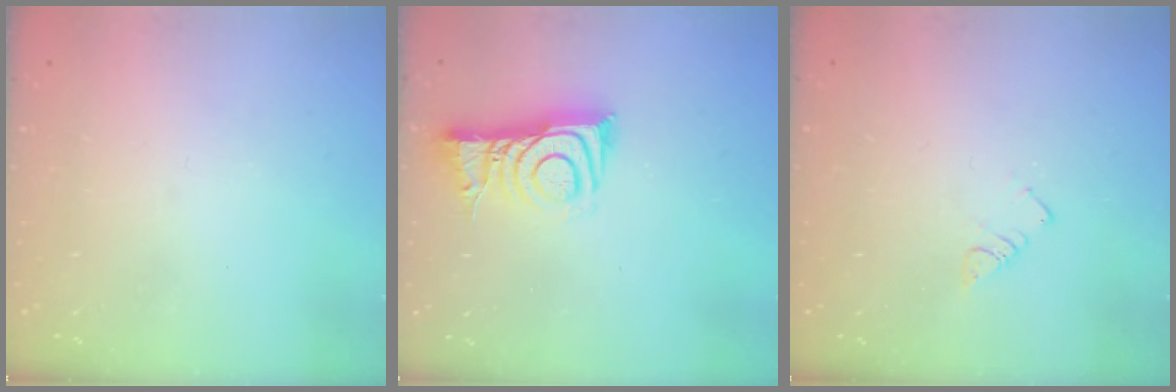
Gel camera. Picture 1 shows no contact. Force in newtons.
{"total": 8.3, "press": 8.3, "slide": 0.7}
{"total": 3.4, "press": 3.4, "slide": 0.5}